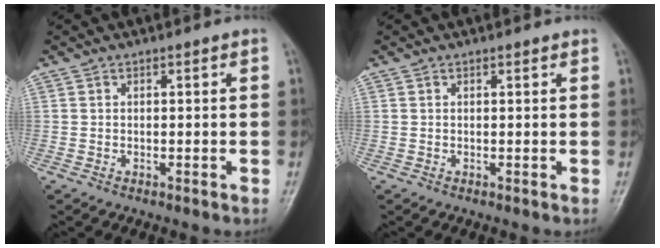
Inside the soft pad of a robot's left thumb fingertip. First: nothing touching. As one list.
[{"total": 0.5, "force": [0.5, 0.1, 0.2], "torque": [-0.005, -0.001, 0.005]}]